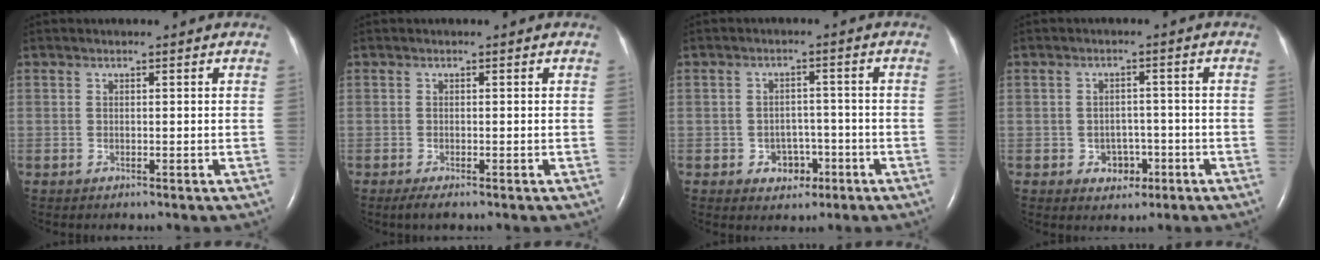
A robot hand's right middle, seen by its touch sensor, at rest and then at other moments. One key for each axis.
{"total": 1.5, "fx": -1.0, "fy": 0.1, "fz": 1.1, "tx": -0.028, "ty": -0.006, "tz": -0.019}
{"total": 4.1, "fx": -1.9, "fy": 3.2, "fz": 1.8, "tx": -0.022, "ty": 0.013, "tz": -0.019}
{"total": 3.7, "fx": -1.5, "fy": 3.0, "fz": 1.6, "tx": -0.018, "ty": 0.011, "tz": -0.013}